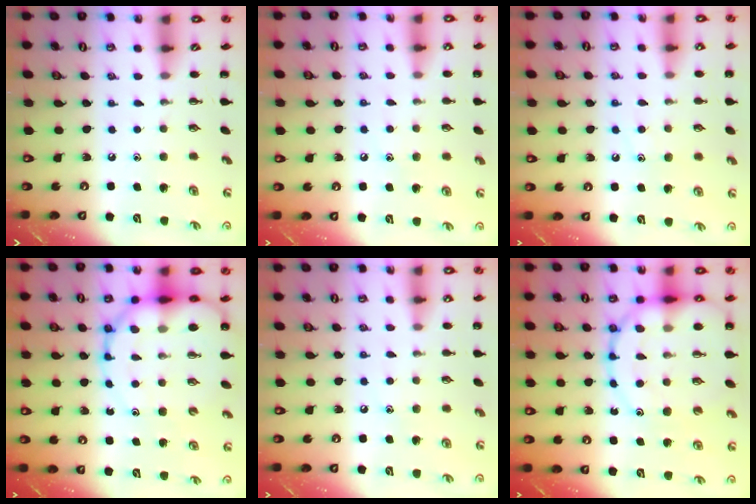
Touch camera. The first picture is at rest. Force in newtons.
{"total": 6.8, "press": 6.6, "slide": 1.7}
{"total": 8.4, "press": 8.4, "slide": 1.2}
{"total": 17.4, "press": 16.8, "slide": 4.2}
{"total": 6.8, "press": 6.6, "slide": 1.7}
{"total": 20.7, "press": 20.5, "slide": 2.6}